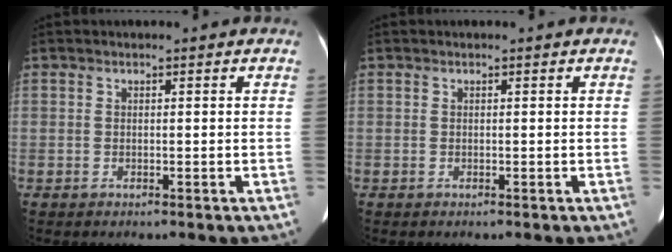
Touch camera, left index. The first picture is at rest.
{"total": 0.0}